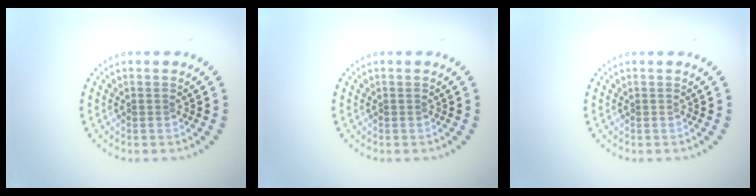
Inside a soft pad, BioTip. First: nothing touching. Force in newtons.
{"total": 0.0}
{"total": 0.0}